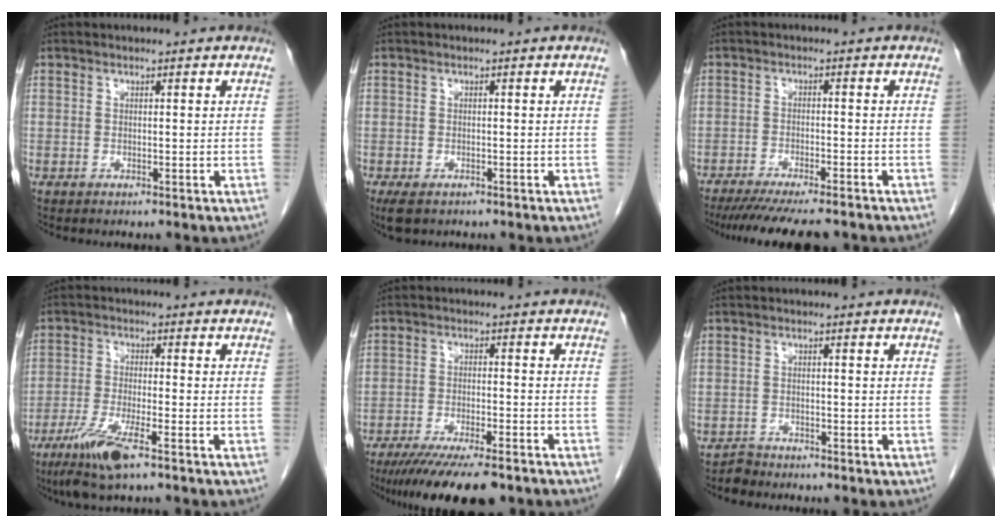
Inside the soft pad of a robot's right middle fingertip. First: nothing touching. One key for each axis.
{"total": 3.0, "fx": -2.0, "fy": 1.5, "fz": 1.7, "tx": -0.033, "ty": -0.007, "tz": -0.029}
{"total": 12.7, "fx": -10.9, "fy": 1.5, "fz": 6.3, "tx": -0.095, "ty": -0.028, "tz": -0.157}
{"total": 8.0, "fx": -4.8, "fy": 0.6, "fz": 6.3, "tx": -0.132, "ty": -0.020, "tz": -0.089}
{"total": 13.4, "fx": -10.5, "fy": 2.2, "fz": 8.0, "tx": -0.125, "ty": -0.027, "tz": -0.163}
{"total": 1.5, "fx": -1.4, "fy": 0.4, "fz": -0.5, "tx": 0.010, "ty": -0.001, "tz": -0.027}